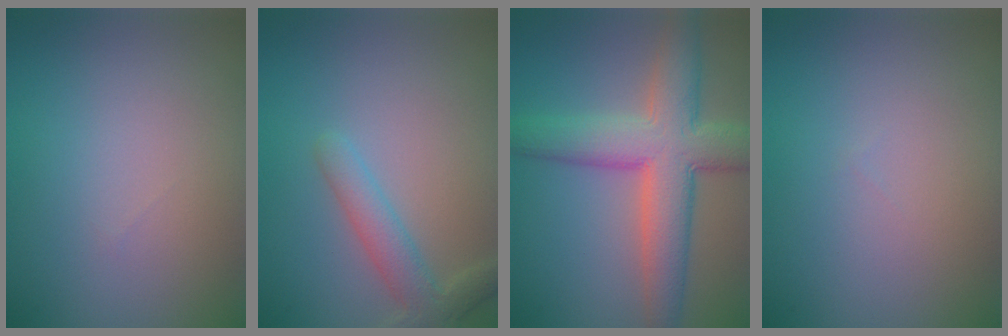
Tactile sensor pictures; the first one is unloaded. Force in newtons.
{"total": 3.2, "press": 3.2, "slide": 0.2}
{"total": 8.3, "press": 8.3, "slide": 0.3}
{"total": 0.0}